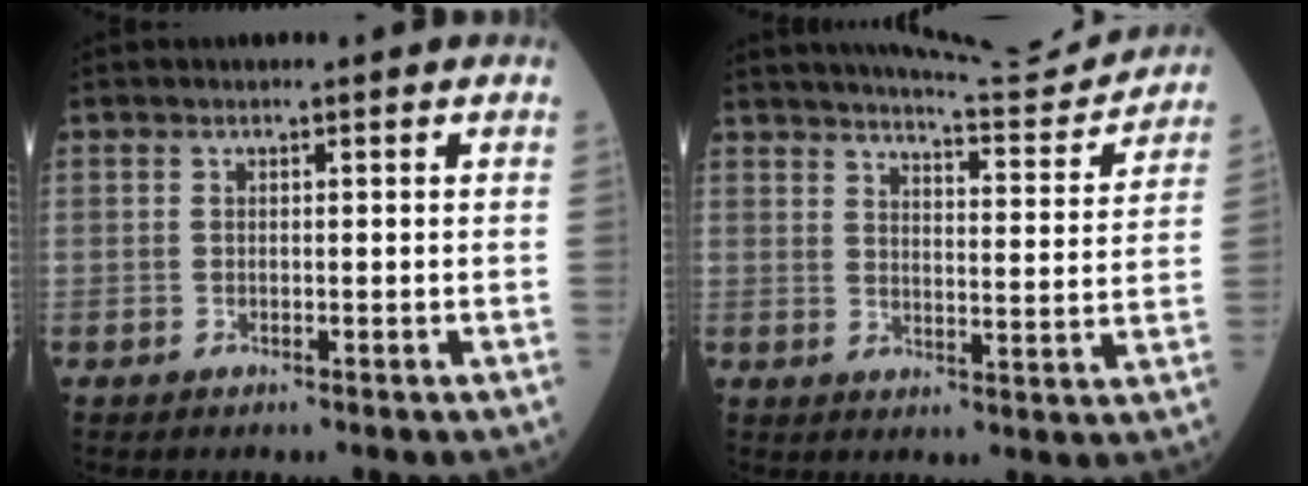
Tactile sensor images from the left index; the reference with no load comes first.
{"total": 13.4, "force": [13.1, -0.1, 3.0], "torque": [-0.044, -0.032, 0.167]}